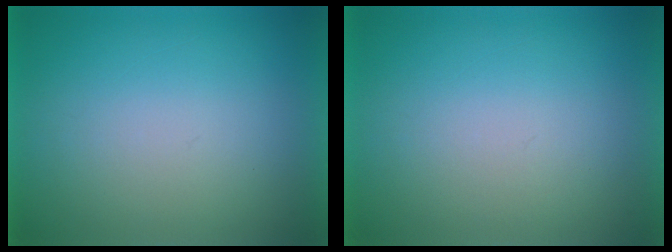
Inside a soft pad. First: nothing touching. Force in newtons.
{"total": 1.0}